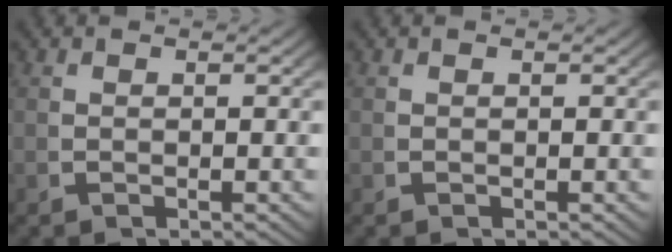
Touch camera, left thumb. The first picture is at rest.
{"total": 0.0}